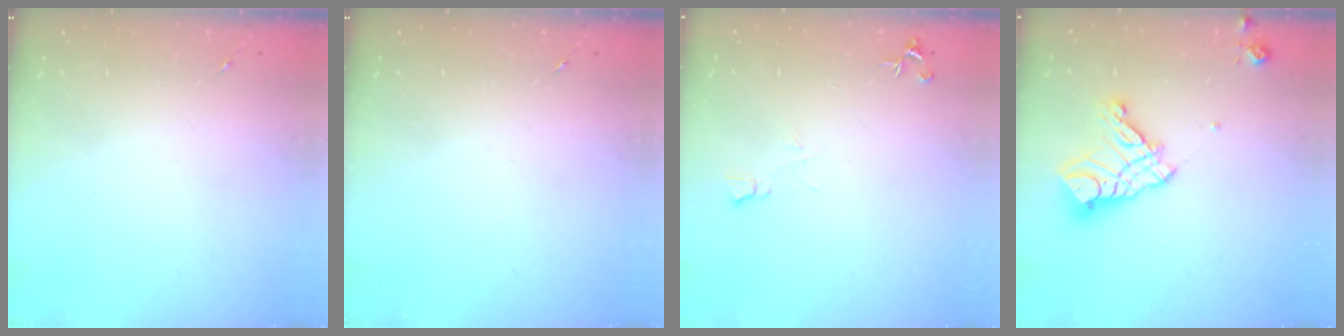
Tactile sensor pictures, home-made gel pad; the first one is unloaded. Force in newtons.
{"total": 0.0}
{"total": 5.9, "press": 5.8, "slide": 1.0}
{"total": 14.4, "press": 14.3, "slide": 1.5}